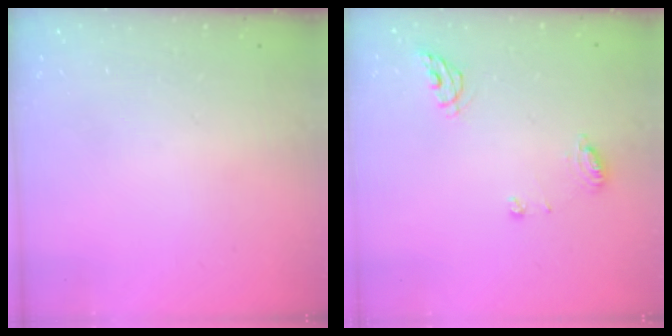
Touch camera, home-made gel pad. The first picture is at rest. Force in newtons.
{"total": 7.2, "press": 7.2, "slide": 0.8}